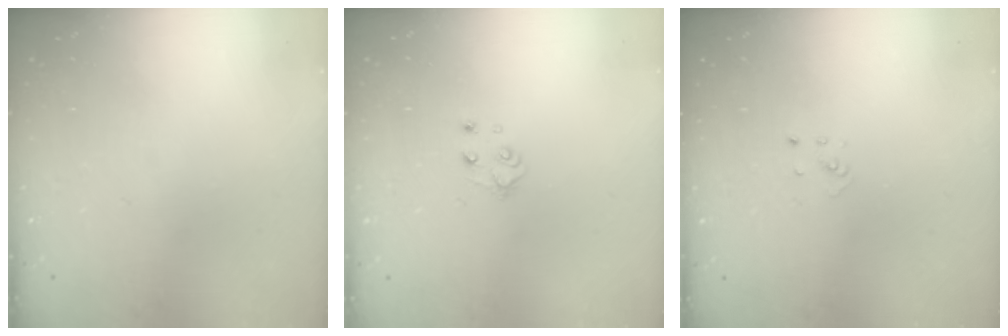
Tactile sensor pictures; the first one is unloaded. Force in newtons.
{"total": 4.1, "press": 4.0, "slide": 0.5}
{"total": 2.1, "press": 2.1, "slide": 0.1}